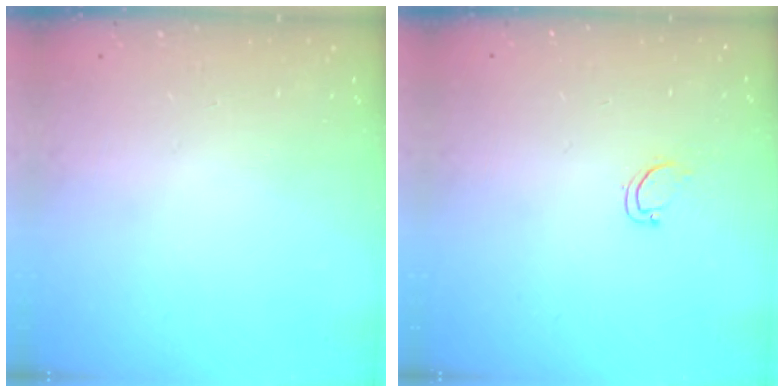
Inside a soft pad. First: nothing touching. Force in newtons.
{"total": 2.8, "press": 2.8, "slide": 0.2}